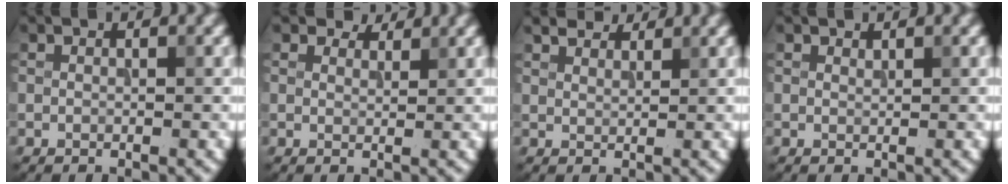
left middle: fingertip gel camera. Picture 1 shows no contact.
{"total": 2.5, "force": [2.3, 0.8, 0.6], "torque": [-0.015, 0.002, 0.029]}
{"total": 3.3, "force": [3.0, 0.9, 1.0], "torque": [-0.023, 0.005, 0.049]}
{"total": 0.5, "force": [0.5, 0.2, 0.0], "torque": [0.002, -0.002, 0.011]}